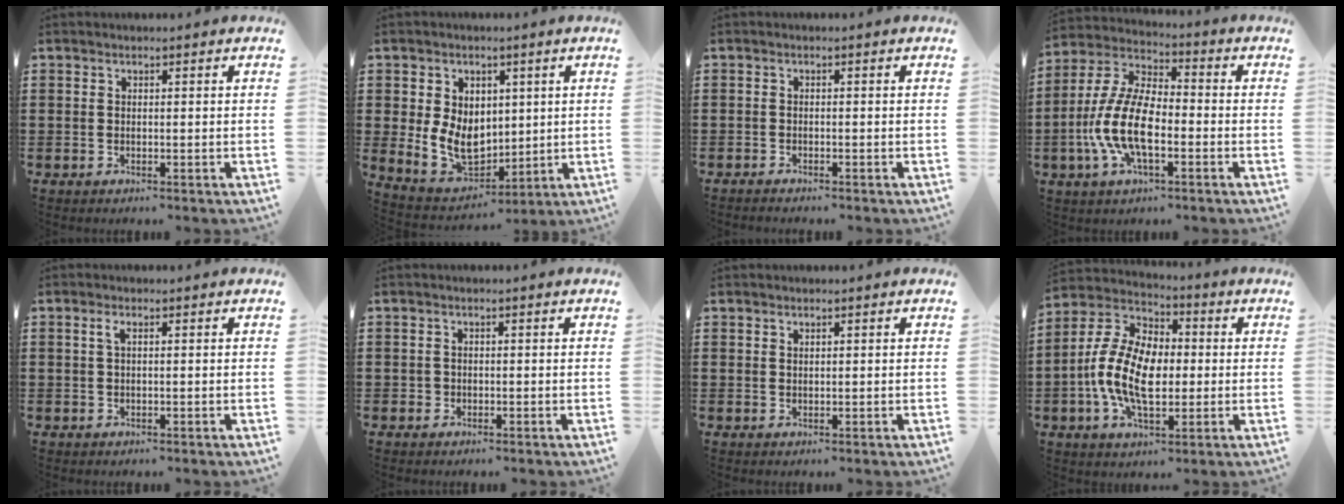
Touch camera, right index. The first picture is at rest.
{"total": 8.2, "force": [0.5, 6.5, 5.0], "torque": [-0.109, 0.007, 0.010]}
{"total": 0.8, "force": [-0.8, 0.1, 0.0], "torque": [-0.001, 0.002, -0.016]}
{"total": 11.5, "force": [-3.4, 5.2, 9.7], "torque": [-0.230, -0.007, -0.069]}
{"total": 1.2, "force": [0.3, 0.3, 1.1], "torque": [-0.023, 0.004, 0.003]}
{"total": 0.8, "force": [-0.2, 0.8, 0.1], "torque": [-0.004, 0.005, -0.005]}
{"total": 0.8, "force": [0.6, 0.4, 0.2], "torque": [-0.005, 0.003, 0.011]}
{"total": 11.5, "force": [-1.8, 6.9, 9.0], "torque": [-0.213, 0.004, -0.038]}